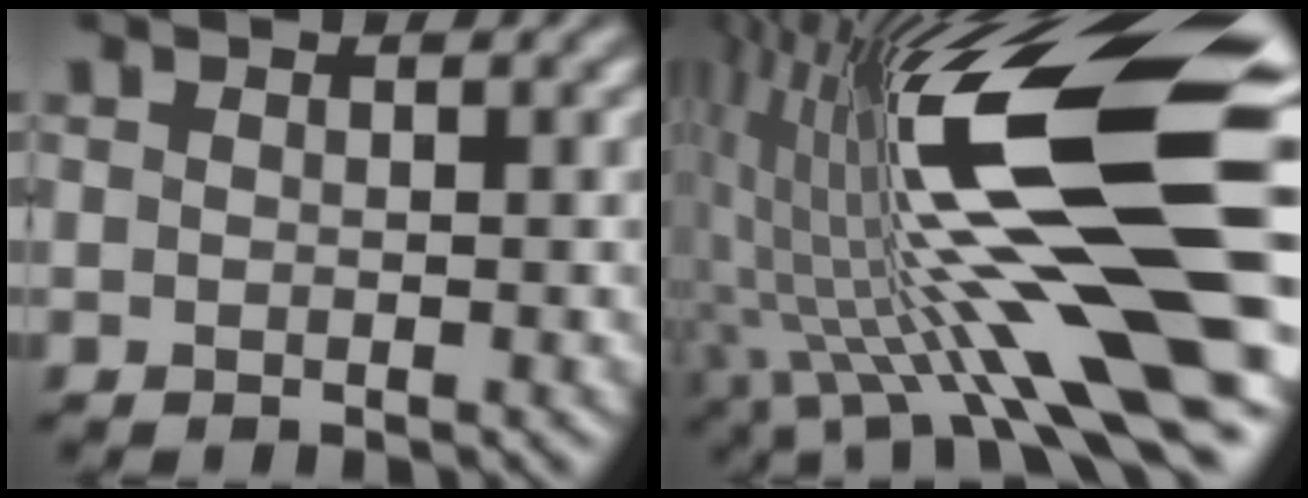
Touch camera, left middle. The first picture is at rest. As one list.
[{"total": 19.0, "force": [3.0, 4.7, 18.2], "torque": [-0.312, 0.020, 0.048]}]